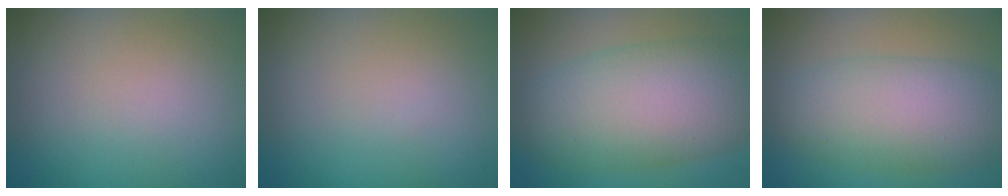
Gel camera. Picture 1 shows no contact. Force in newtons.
{"total": 0.0}
{"total": 10.1, "press": 10.1, "slide": 0.2}
{"total": 7.7, "press": 7.7, "slide": 0.3}